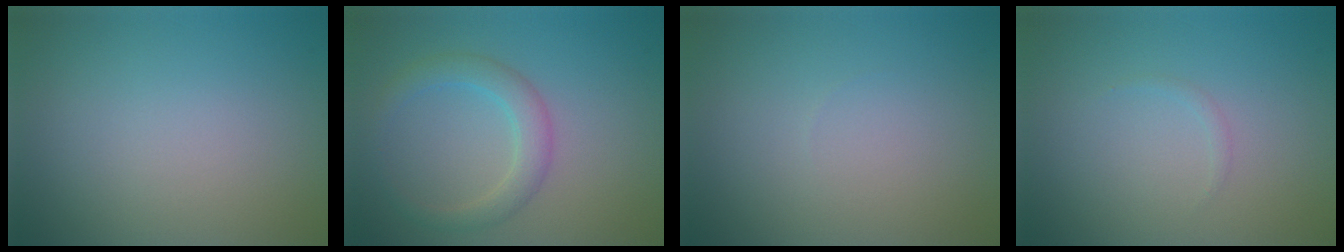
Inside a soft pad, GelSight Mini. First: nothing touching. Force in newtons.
{"total": 2.9, "press": 2.9, "slide": 0.2}
{"total": 0.0}
{"total": 0.5, "press": 0.5, "slide": 0.0}